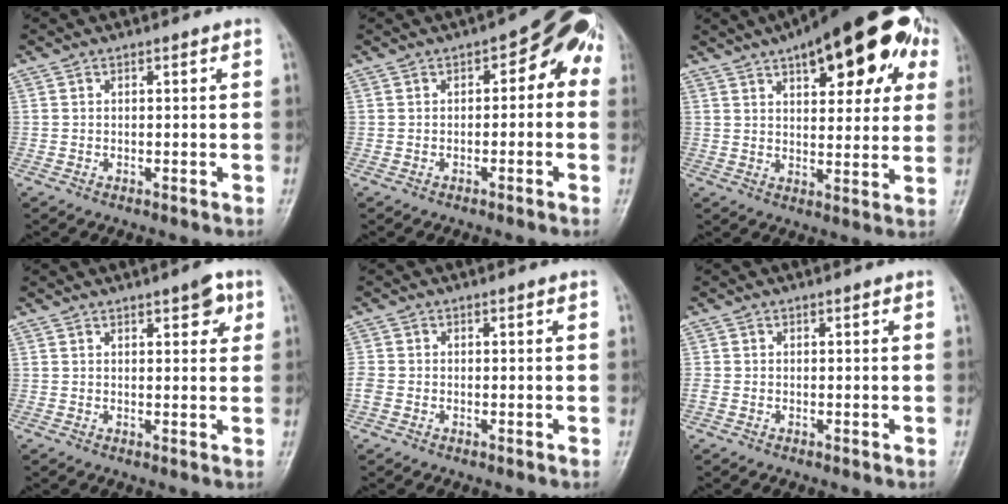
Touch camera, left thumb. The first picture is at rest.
{"total": 8.1, "force": [0.7, 4.4, 6.8], "torque": [-0.048, 0.035, -0.004]}
{"total": 23.5, "force": [11.0, 9.6, 18.4], "torque": [-0.224, 0.006, 0.149]}
{"total": 4.3, "force": [2.2, 1.9, 3.2], "torque": [-0.023, -0.005, 0.023]}
{"total": 2.6, "force": [-0.8, 2.1, 1.3], "torque": [-0.031, 0.000, -0.020]}
{"total": 1.5, "force": [-0.4, 1.1, 0.8], "torque": [-0.021, -0.002, -0.012]}